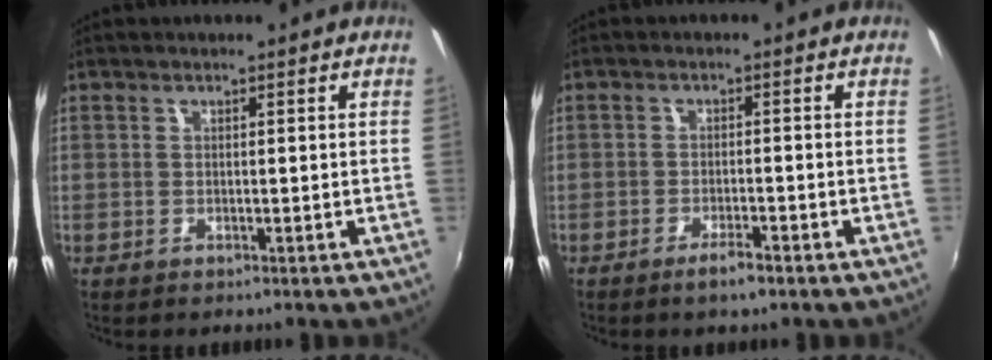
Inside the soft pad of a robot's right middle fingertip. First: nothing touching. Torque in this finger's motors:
{"motor_torque": [0.90, -1.24, 0.12, 0.01]}